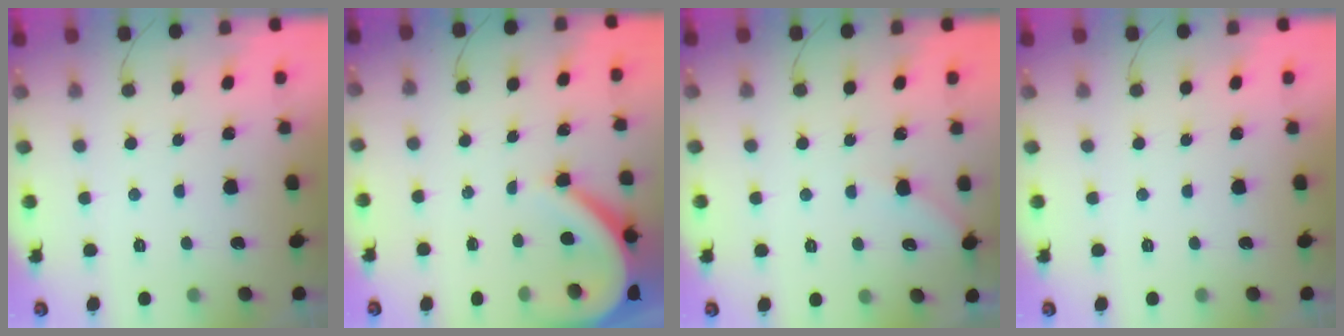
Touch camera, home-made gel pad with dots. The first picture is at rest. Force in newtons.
{"total": 6.6, "press": 6.6, "slide": 0.4}
{"total": 3.3, "press": 3.2, "slide": 0.5}
{"total": 0.0}